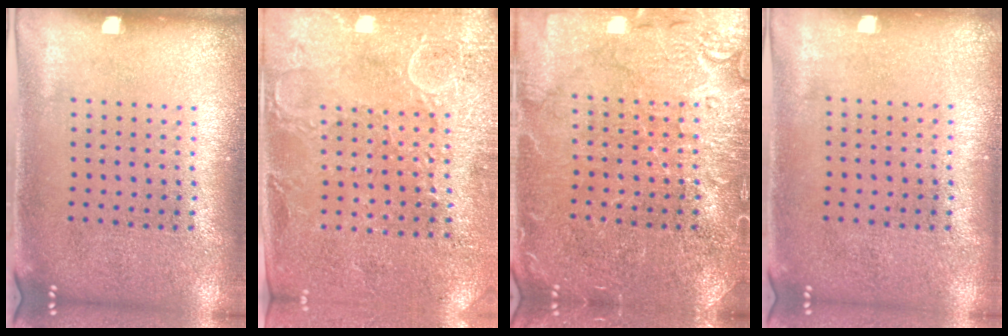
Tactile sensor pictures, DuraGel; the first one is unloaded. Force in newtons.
{"total": 2.8, "press": 2.7, "slide": 0.8}
{"total": 5.2, "press": 5.2, "slide": 0.7}
{"total": 0.0}